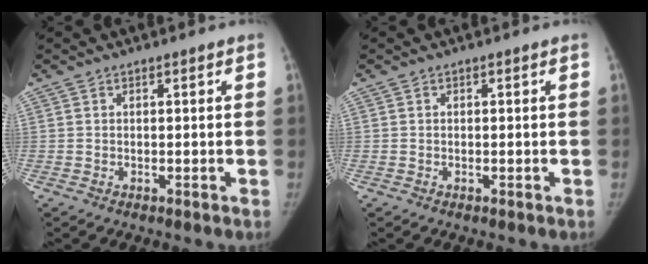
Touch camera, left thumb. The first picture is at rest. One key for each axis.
{"total": 0.0}